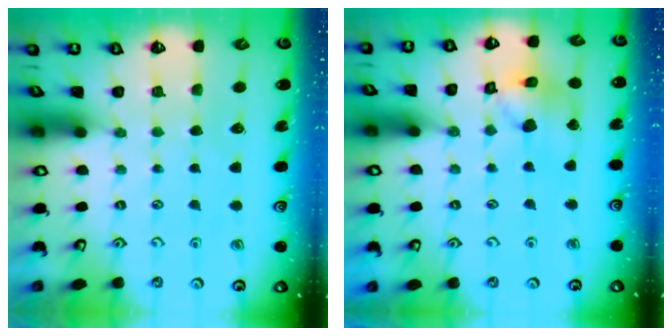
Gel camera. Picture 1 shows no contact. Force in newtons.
{"total": 13.1, "press": 13.0, "slide": 1.9}